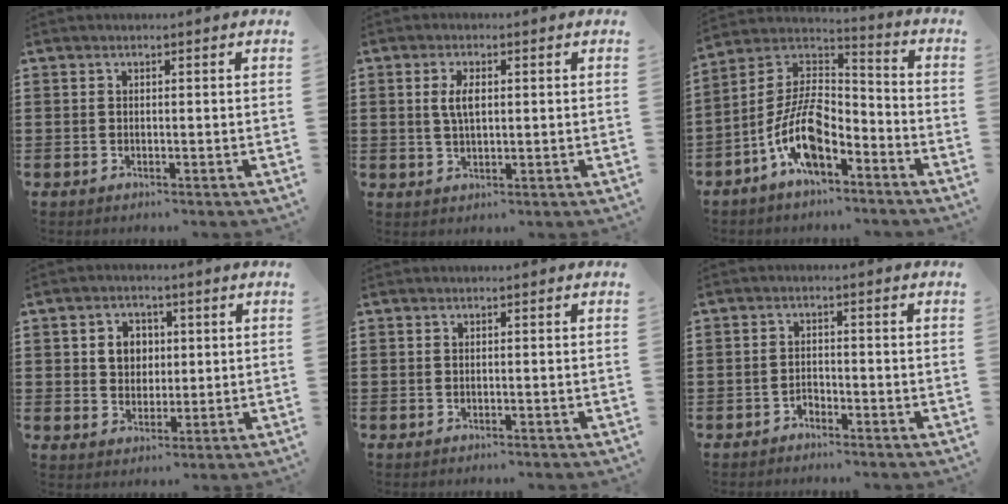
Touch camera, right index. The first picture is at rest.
{"total": 3.7, "force": [0.6, 1.3, 3.4], "torque": [-0.069, 0.007, 0.008]}
{"total": 11.1, "force": [-5.9, 4.7, 8.2], "torque": [-0.191, -0.001, -0.118]}
{"total": 4.1, "force": [0.8, 3.5, 2.0], "torque": [-0.045, 0.009, 0.009]}
{"total": 0.0}
{"total": 1.6, "force": [-1.5, 0.6, 0.2], "torque": [-0.009, 0.002, -0.032]}